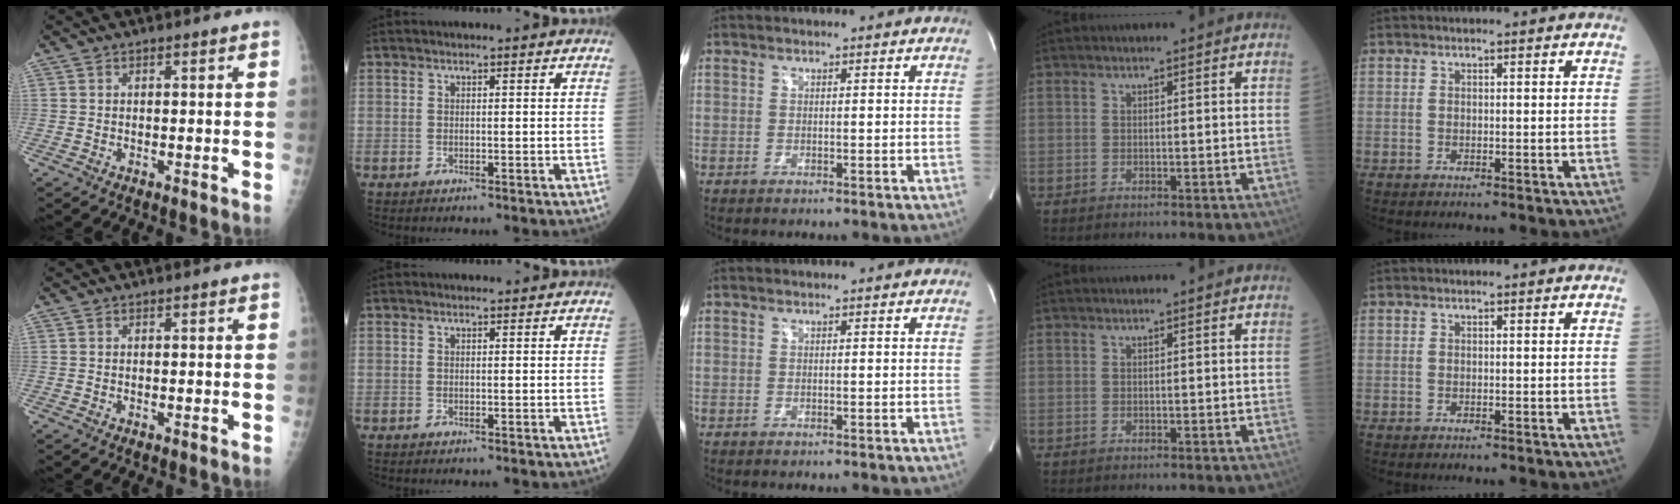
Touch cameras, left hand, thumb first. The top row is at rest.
{"index": {"total": 0.5, "force": [0.4, 0.2, -0.1], "torque": [0.000, 0.004, 0.006]}}